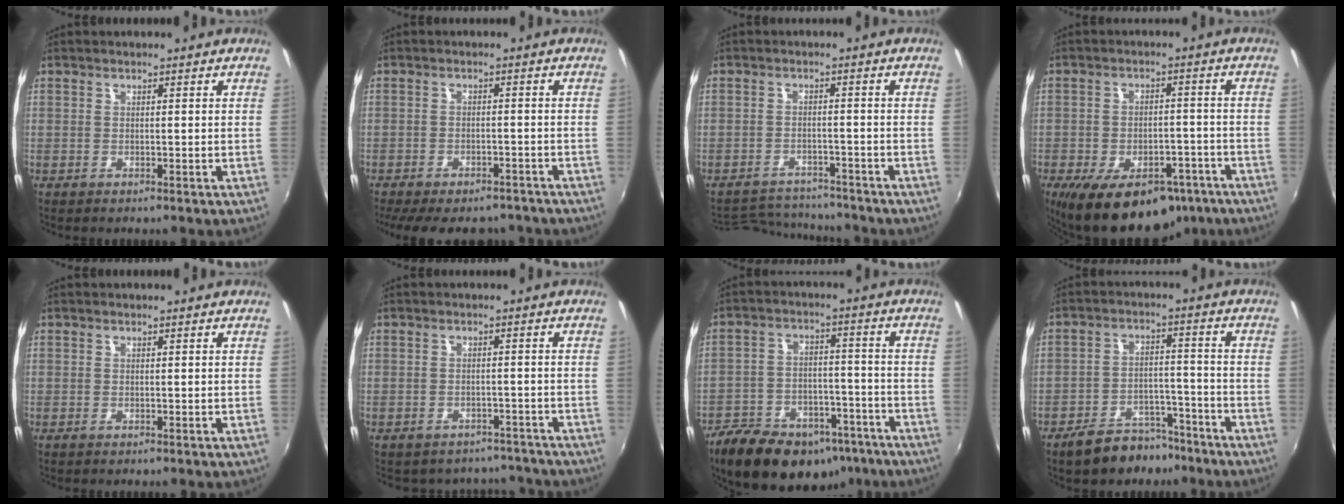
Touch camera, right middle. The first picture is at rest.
{"total": 14.0, "force": [-11.4, 5.3, 6.1], "torque": [-0.133, -0.021, -0.152]}
{"total": 9.4, "force": [-8.9, 2.5, 1.5], "torque": [-0.048, 0.015, -0.132]}
{"total": 18.2, "force": [-12.0, 9.3, 10.1], "torque": [-0.190, -0.013, -0.158]}
{"total": 0.0}
{"total": 9.2, "force": [-7.8, 4.4, 1.9], "torque": [-0.046, 0.007, -0.091]}
{"total": 21.5, "force": [-15.1, 11.0, 10.6], "torque": [-0.215, 0.001, -0.210]}
{"total": 9.9, "force": [-8.0, 4.9, 3.1], "torque": [-0.066, 0.019, -0.106]}